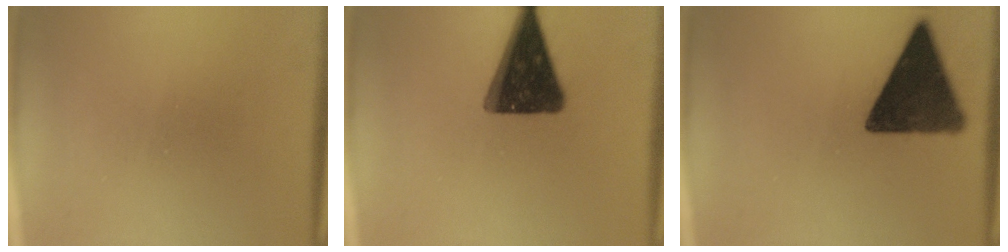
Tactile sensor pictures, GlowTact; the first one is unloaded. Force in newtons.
{"total": 15.3}
{"total": 13.9}